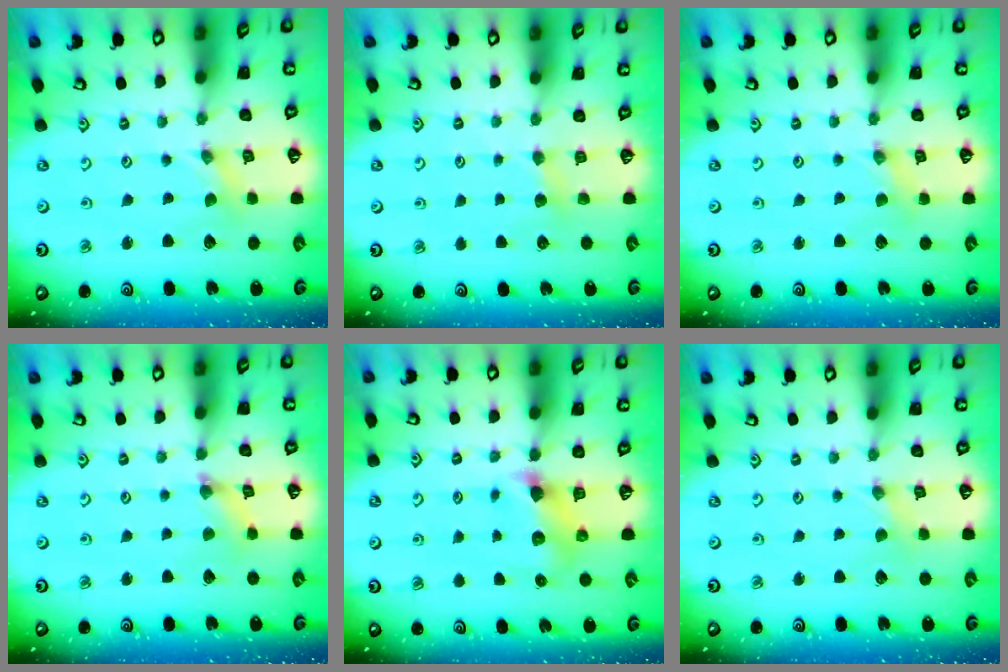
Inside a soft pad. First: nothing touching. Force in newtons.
{"total": 3.3, "press": 3.3, "slide": 0.4}
{"total": 1.3, "press": 1.3, "slide": 0.3}
{"total": 2.0, "press": 2.0, "slide": 0.3}
{"total": 6.1, "press": 6.0, "slide": 0.5}
{"total": 1.0, "press": 1.0, "slide": 0.2}